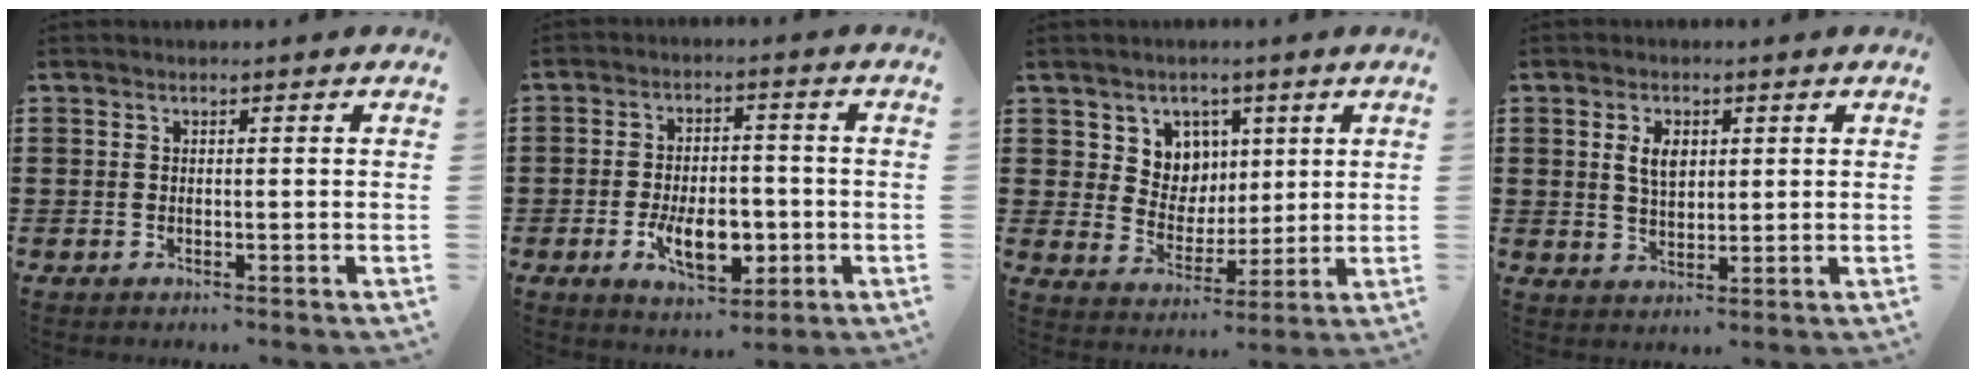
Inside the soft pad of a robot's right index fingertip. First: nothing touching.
{"total": 8.6, "force": [-2.7, 4.7, 6.6], "torque": [-0.113, -0.003, -0.048]}
{"total": 6.4, "force": [3.1, 5.6, 0.7], "torque": [-0.043, -0.005, 0.057]}
{"total": 4.1, "force": [1.2, 2.3, 3.2], "torque": [-0.061, 0.008, 0.018]}